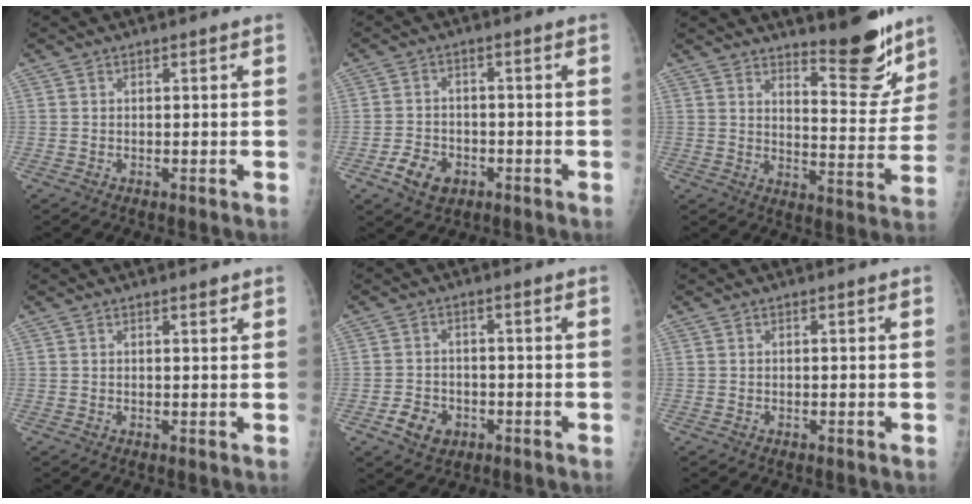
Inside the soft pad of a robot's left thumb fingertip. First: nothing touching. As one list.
[{"total": 5.9, "force": [-2.7, 4.3, 3.0], "torque": [-0.042, 0.014, -0.042]}, {"total": 12.2, "force": [9.8, 3.1, 6.5], "torque": [-0.052, -0.086, 0.145]}, {"total": 1.1, "force": [0.8, 0.3, 0.7], "torque": [-0.008, -0.005, 0.012]}, {"total": 5.0, "force": [-2.1, 4.0, 2.3], "torque": [-0.027, 0.009, -0.030]}, {"total": 0.0}]